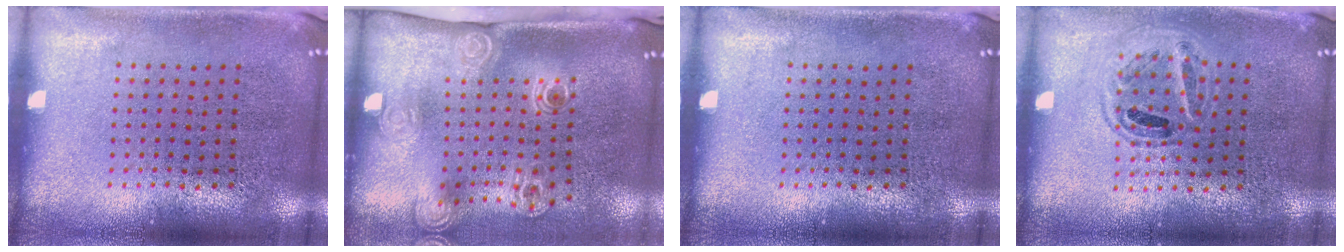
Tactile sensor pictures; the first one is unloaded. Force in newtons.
{"total": 2.1, "press": 1.5, "slide": 1.5}
{"total": 0.0}
{"total": 0.9, "press": 0.9, "slide": 0.4}